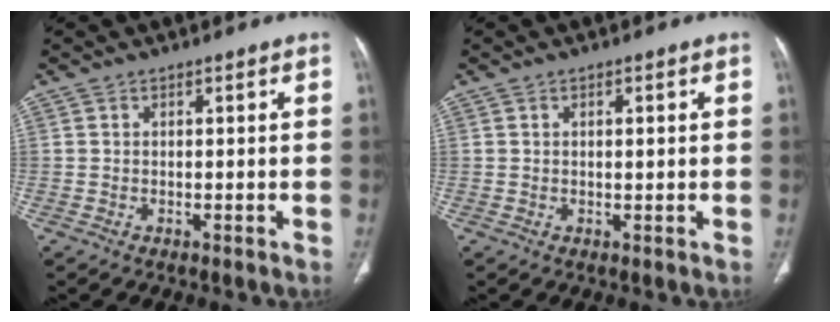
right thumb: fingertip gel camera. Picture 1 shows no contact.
{"total": 1.7, "force": [0.4, 0.6, 1.6], "torque": [-0.026, 0.002, 0.008]}